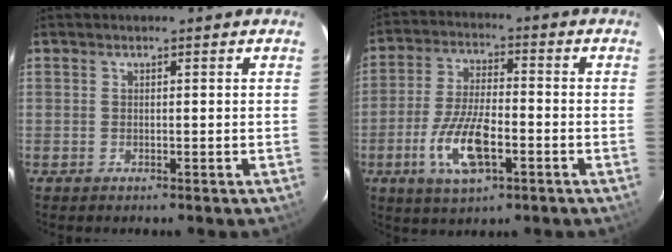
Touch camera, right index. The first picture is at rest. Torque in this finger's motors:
{"motor_torque": [1.96, -0.17, 0.86, 0.12]}